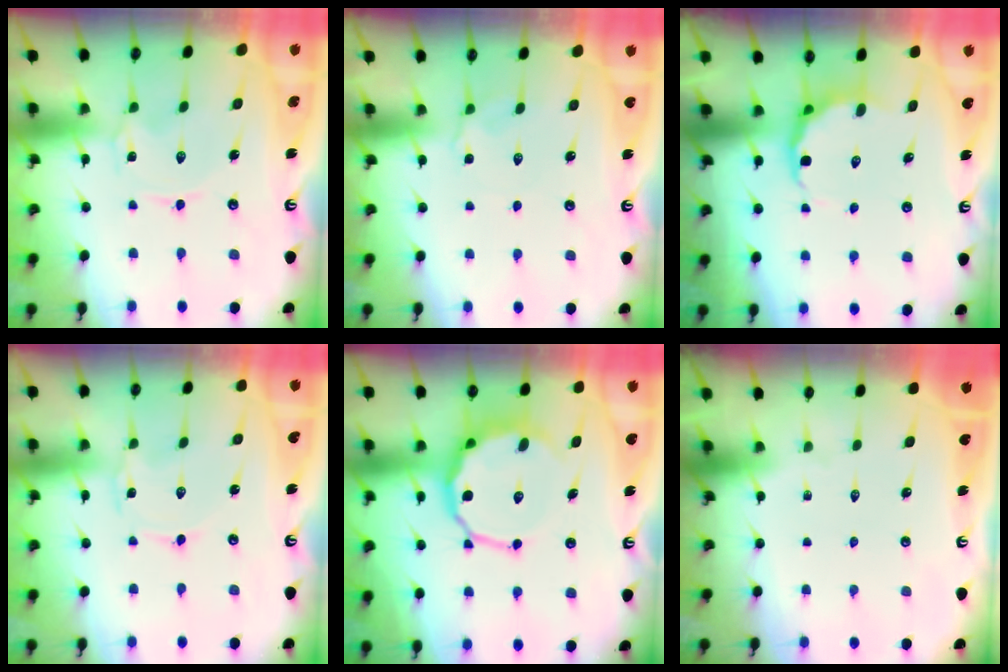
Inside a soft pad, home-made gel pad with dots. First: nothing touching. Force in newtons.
{"total": 3.2, "press": 3.1, "slide": 0.8}
{"total": 7.5, "press": 7.2, "slide": 2.2}
{"total": 0.0}
{"total": 10.1, "press": 9.5, "slide": 3.4}
{"total": 0.0}